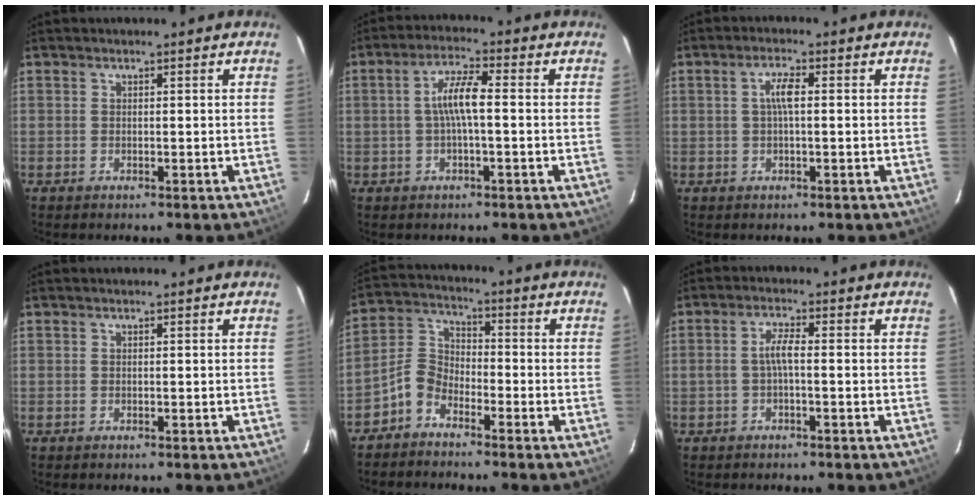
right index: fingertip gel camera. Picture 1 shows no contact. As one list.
[{"total": 5.8, "force": [-0.3, 1.0, 5.7], "torque": [-0.111, 0.010, -0.004]}, {"total": 3.1, "force": [0.2, 0.7, 3.0], "torque": [-0.060, 0.006, 0.005]}, {"total": 0.0}, {"total": 5.7, "force": [-4.1, 3.4, 2.3], "torque": [-0.050, 0.021, -0.094]}, {"total": 3.0, "force": [-0.6, 0.4, 2.9], "torque": [-0.058, 0.007, -0.010]}]